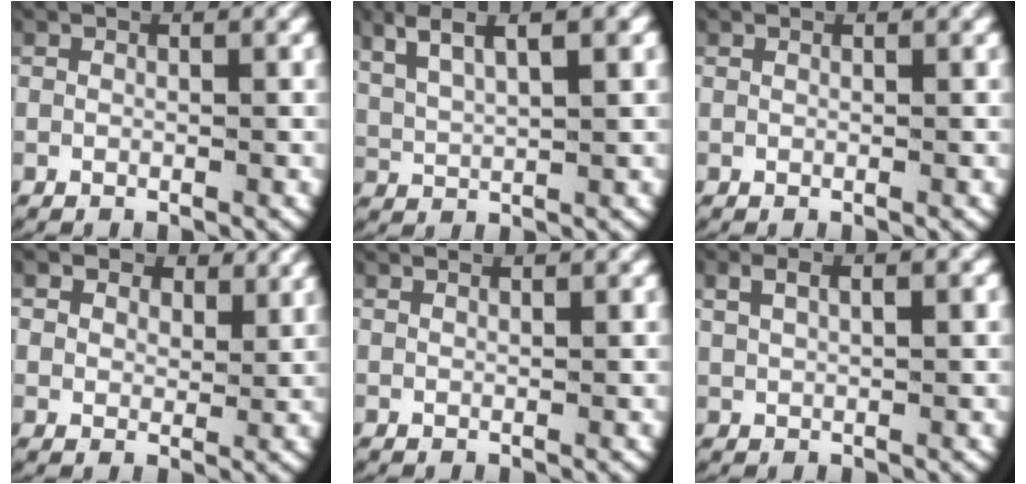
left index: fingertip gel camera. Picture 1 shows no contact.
{"total": 5.9, "force": [3.5, 2.6, 4.0], "torque": [-0.076, 0.015, 0.063]}
{"total": 0.0}
{"total": 2.8, "force": [1.9, 1.6, 1.2], "torque": [-0.027, -0.008, 0.035]}
{"total": 0.8, "force": [0.8, -0.3, 0.1], "torque": [-0.003, -0.003, 0.017]}
{"total": 2.1, "force": [1.1, 0.7, 1.6], "torque": [-0.031, 0.005, 0.026]}